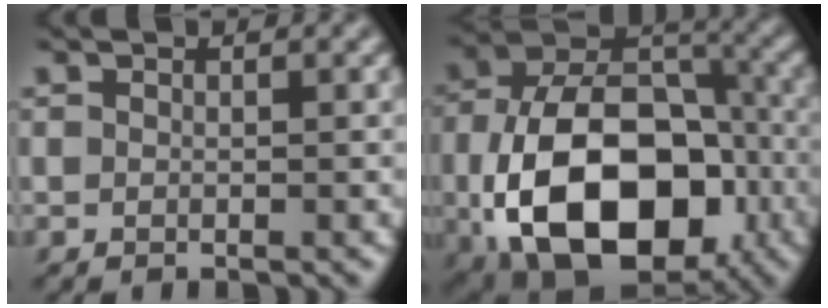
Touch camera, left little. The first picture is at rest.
{"total": 15.8, "force": [-4.6, 10.1, 11.2], "torque": [-0.191, -0.029, -0.068]}